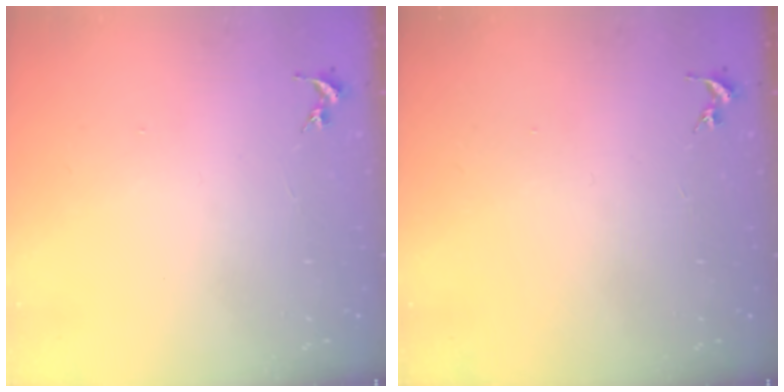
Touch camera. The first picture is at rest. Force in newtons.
{"total": 0.0}